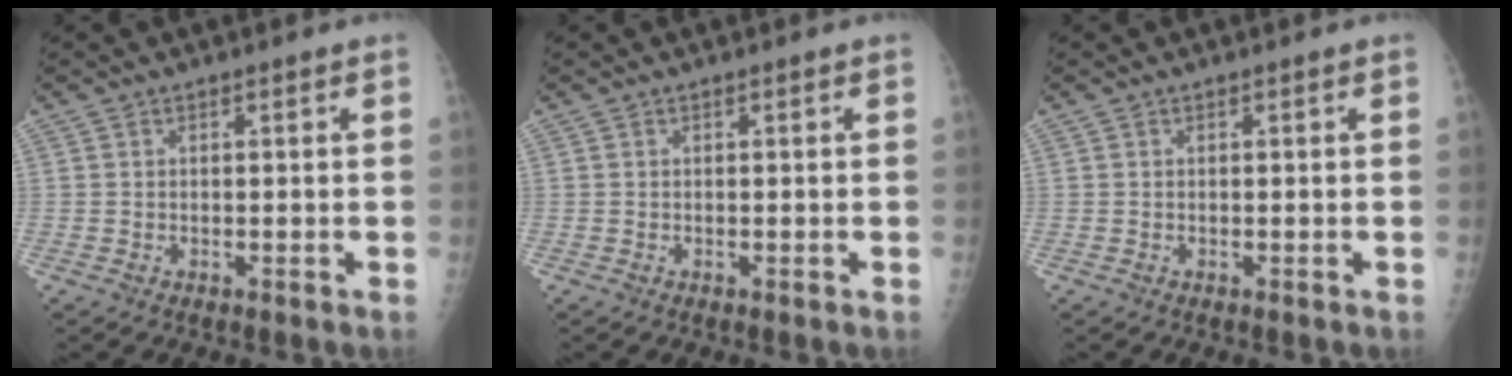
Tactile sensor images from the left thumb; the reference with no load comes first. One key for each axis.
{"total": 0.0}
{"total": 0.0}